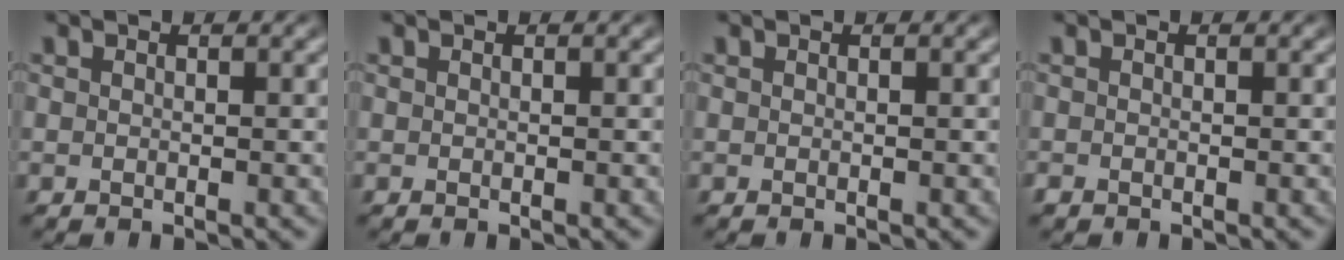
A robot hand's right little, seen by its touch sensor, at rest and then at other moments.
{"total": 0.0}
{"total": 0.0}
{"total": 0.7, "force": [-0.7, 0.2, 0.1], "torque": [-0.002, -0.011, -0.007]}